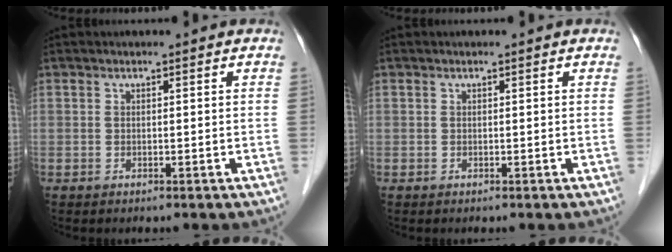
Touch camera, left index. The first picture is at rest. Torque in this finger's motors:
{"motor_torque": [-0.02, -0.02, 0.00, 0.00]}